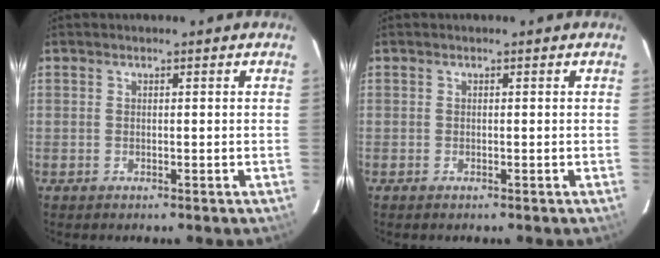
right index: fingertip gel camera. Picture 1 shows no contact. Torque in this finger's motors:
{"motor_torque": [0.13, -0.08, 0.07, 0.01]}